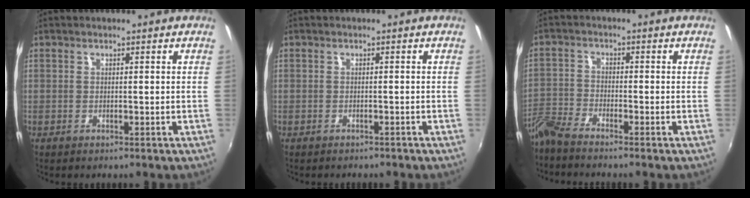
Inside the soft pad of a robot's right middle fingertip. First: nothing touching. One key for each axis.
{"total": 1.6, "fx": -1.5, "fy": 0.5, "fz": 0.4, "tx": -0.012, "ty": -0.004, "tz": -0.019}
{"total": 5.0, "fx": -4.8, "fy": 0.2, "fz": 1.6, "tx": -0.047, "ty": -0.008, "tz": -0.105}